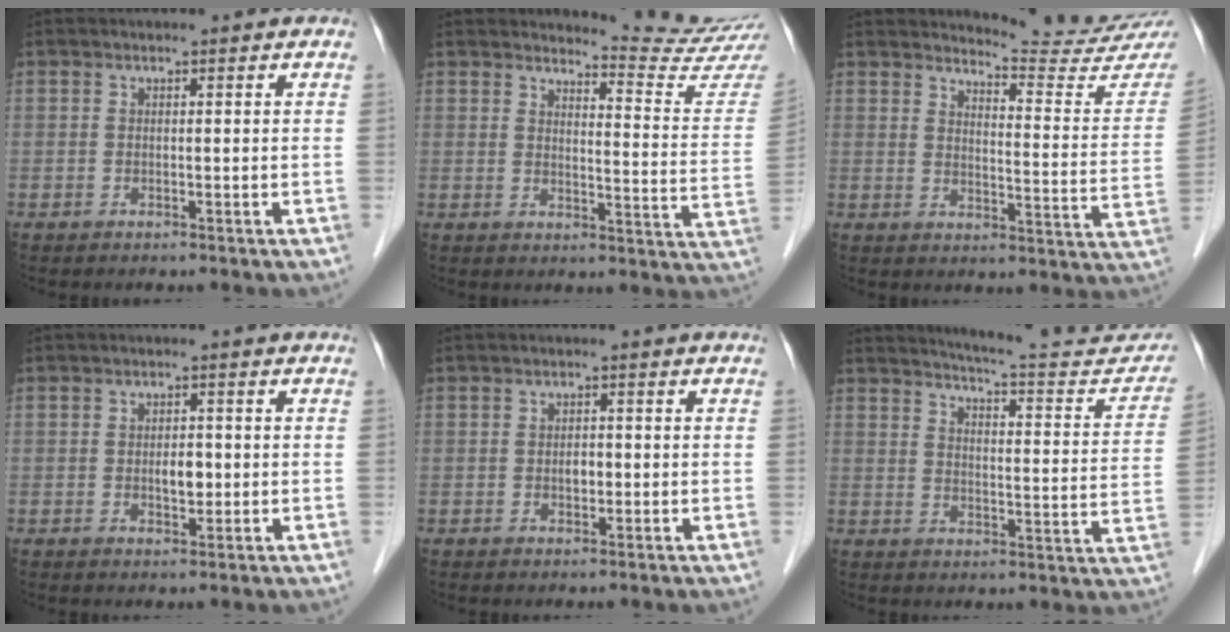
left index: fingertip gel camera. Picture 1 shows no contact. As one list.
[{"total": 12.5, "force": [12.3, -2.0, 0.2], "torque": [-0.007, -0.115, 0.135]}, {"total": 15.5, "force": [15.4, -0.5, 1.6], "torque": [-0.016, -0.115, 0.167]}, {"total": 2.4, "force": [-0.2, 1.3, 2.0], "torque": [-0.033, 0.001, -0.002]}, {"total": 1.5, "force": [-0.2, 0.9, 1.2], "torque": [-0.019, 0.002, -0.003]}, {"total": 17.7, "force": [17.0, 1.6, 4.9], "torque": [-0.057, -0.066, 0.198]}]